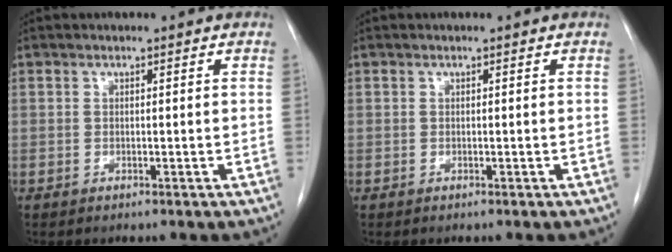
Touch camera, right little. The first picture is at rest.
{"total": 0.0}